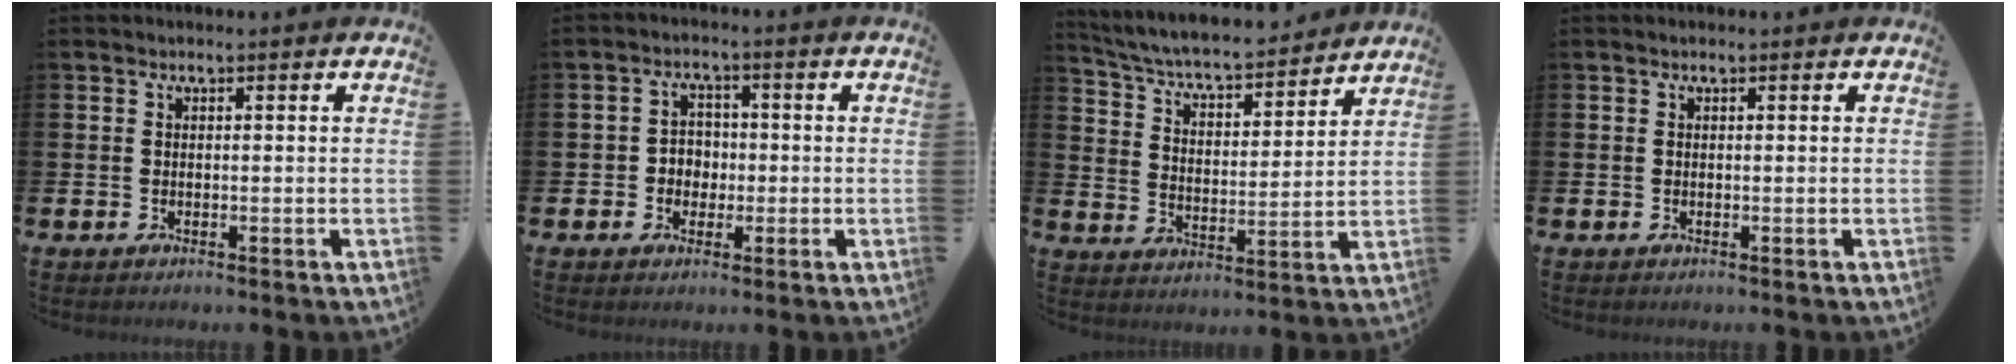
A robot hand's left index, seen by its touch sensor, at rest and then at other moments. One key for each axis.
{"total": 3.1, "fx": -0.5, "fy": 2.9, "fz": 1.0, "tx": -0.015, "ty": 0.003, "tz": -0.018}
{"total": 6.1, "fx": 5.7, "fy": 1.1, "fz": 1.9, "tx": -0.067, "ty": -0.047, "tz": 0.092}
{"total": 0.0}